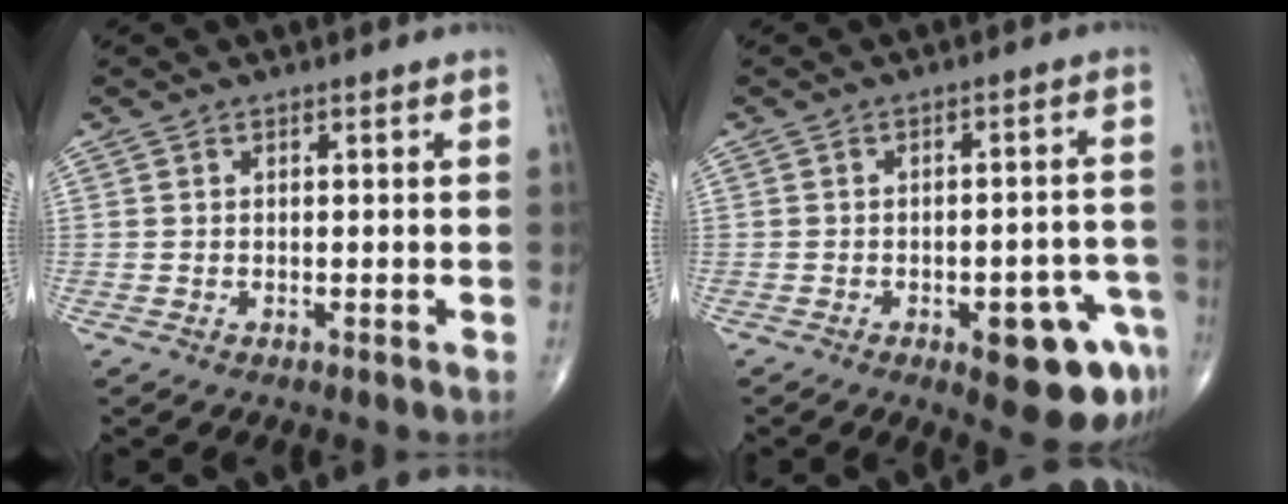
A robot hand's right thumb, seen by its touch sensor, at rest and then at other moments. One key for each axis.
{"total": 11.7, "fx": -5.7, "fy": 4.2, "fz": 9.3, "tx": -0.086, "ty": 0.032, "tz": -0.063}